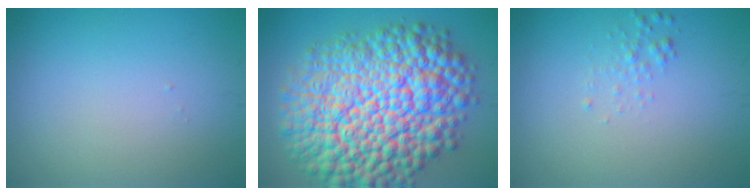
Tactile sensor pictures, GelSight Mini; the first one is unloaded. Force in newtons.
{"total": 17.5, "press": 17.5, "slide": 0.6}
{"total": 1.0, "press": 1.0, "slide": 0.0}